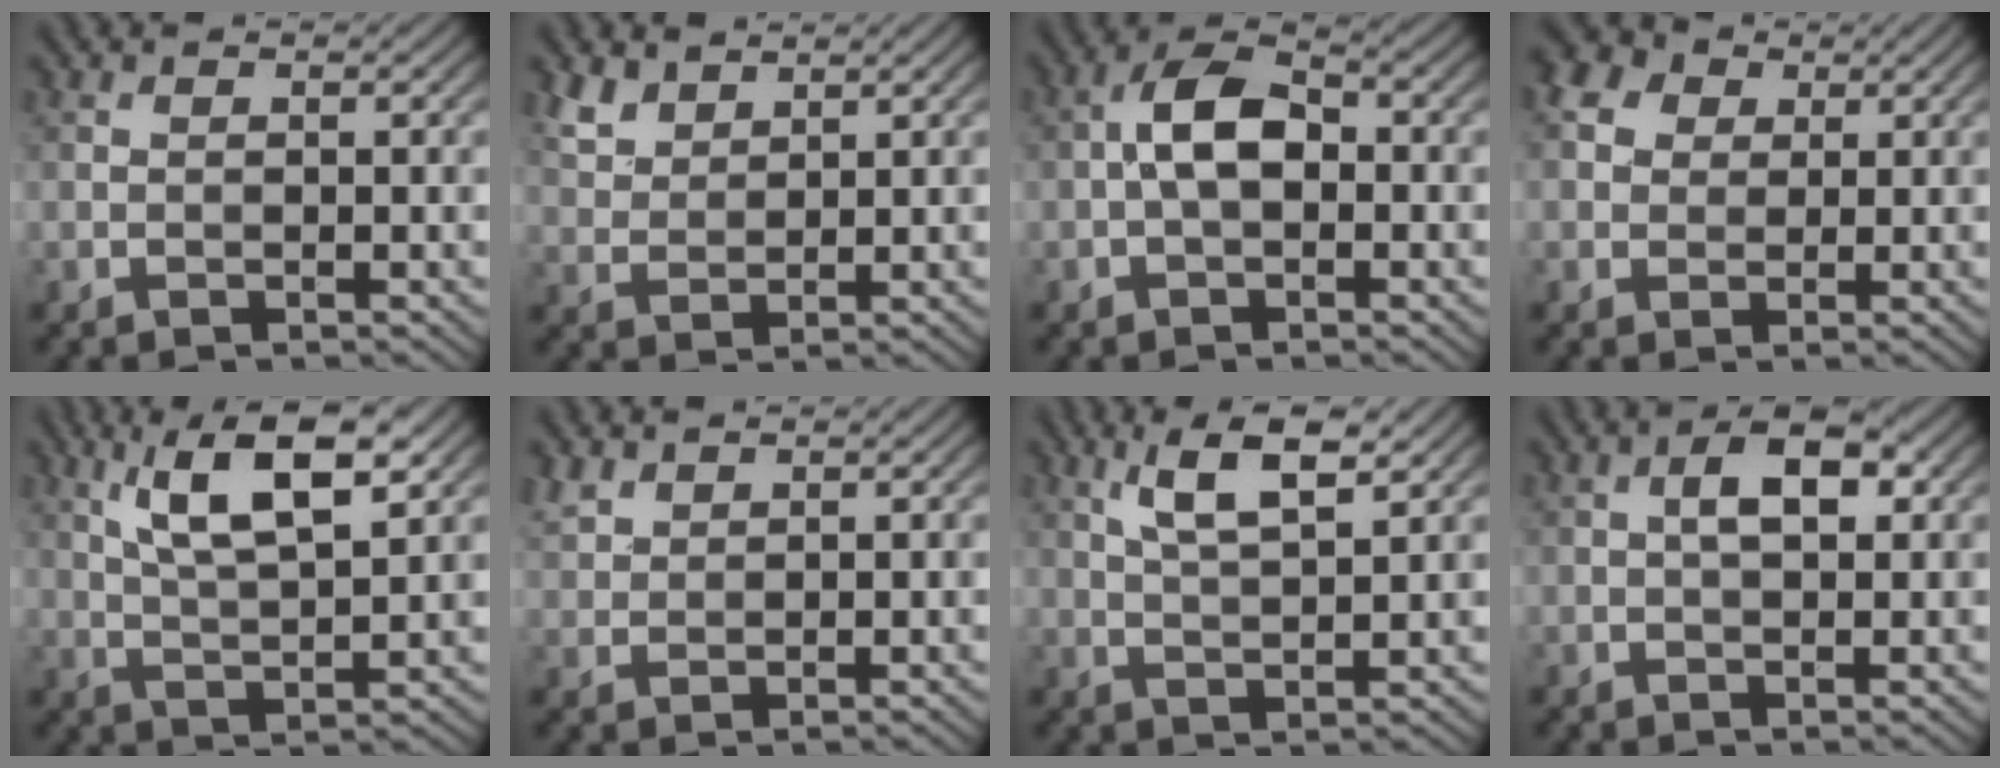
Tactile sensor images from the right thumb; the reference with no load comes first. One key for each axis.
{"total": 3.7, "fx": 2.8, "fy": 1.7, "fz": 1.5, "tx": -0.041, "ty": 0.003, "tz": 0.068}
{"total": 5.1, "fx": -0.4, "fy": 2.9, "fz": 4.2, "tx": -0.082, "ty": 0.014, "tz": -0.015}
{"total": 5.6, "fx": 2.4, "fy": 4.4, "fz": 2.6, "tx": -0.090, "ty": 0.014, "tz": 0.033}
{"total": 9.6, "fx": 4.7, "fy": 2.7, "fz": 7.9, "tx": -0.149, "ty": 0.009, "tz": 0.088}
{"total": 2.4, "fx": 1.9, "fy": 1.2, "fz": 0.8, "tx": -0.023, "ty": 0.005, "tz": 0.046}
{"total": 6.3, "fx": 3.5, "fy": 1.6, "fz": 5.0, "tx": -0.104, "ty": 0.004, "tz": 0.069}
{"total": 4.3, "fx": 0.9, "fy": 2.1, "fz": 3.7, "tx": -0.064, "ty": 0.007, "tz": 0.011}